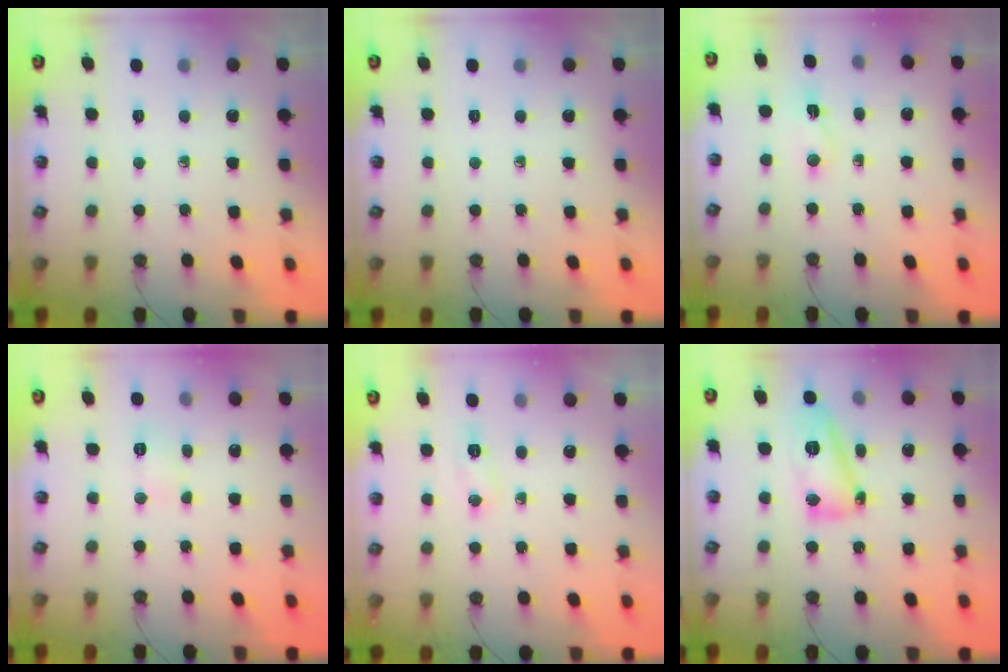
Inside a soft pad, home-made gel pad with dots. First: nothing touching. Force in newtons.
{"total": 0.0}
{"total": 15.4, "press": 3.2, "slide": 15.1}
{"total": 3.9, "press": 3.9, "slide": 0.4}
{"total": 4.2, "press": 4.1, "slide": 0.5}
{"total": 14.0, "press": 14.0, "slide": 1.2}